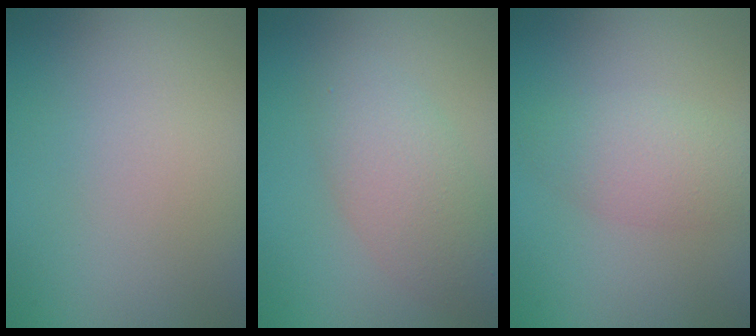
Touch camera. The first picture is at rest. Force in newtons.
{"total": 3.8, "press": 3.8, "slide": 0.1}
{"total": 2.8, "press": 2.8, "slide": 0.1}